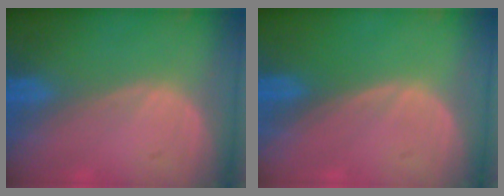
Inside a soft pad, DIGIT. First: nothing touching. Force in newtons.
{"total": 0.0}